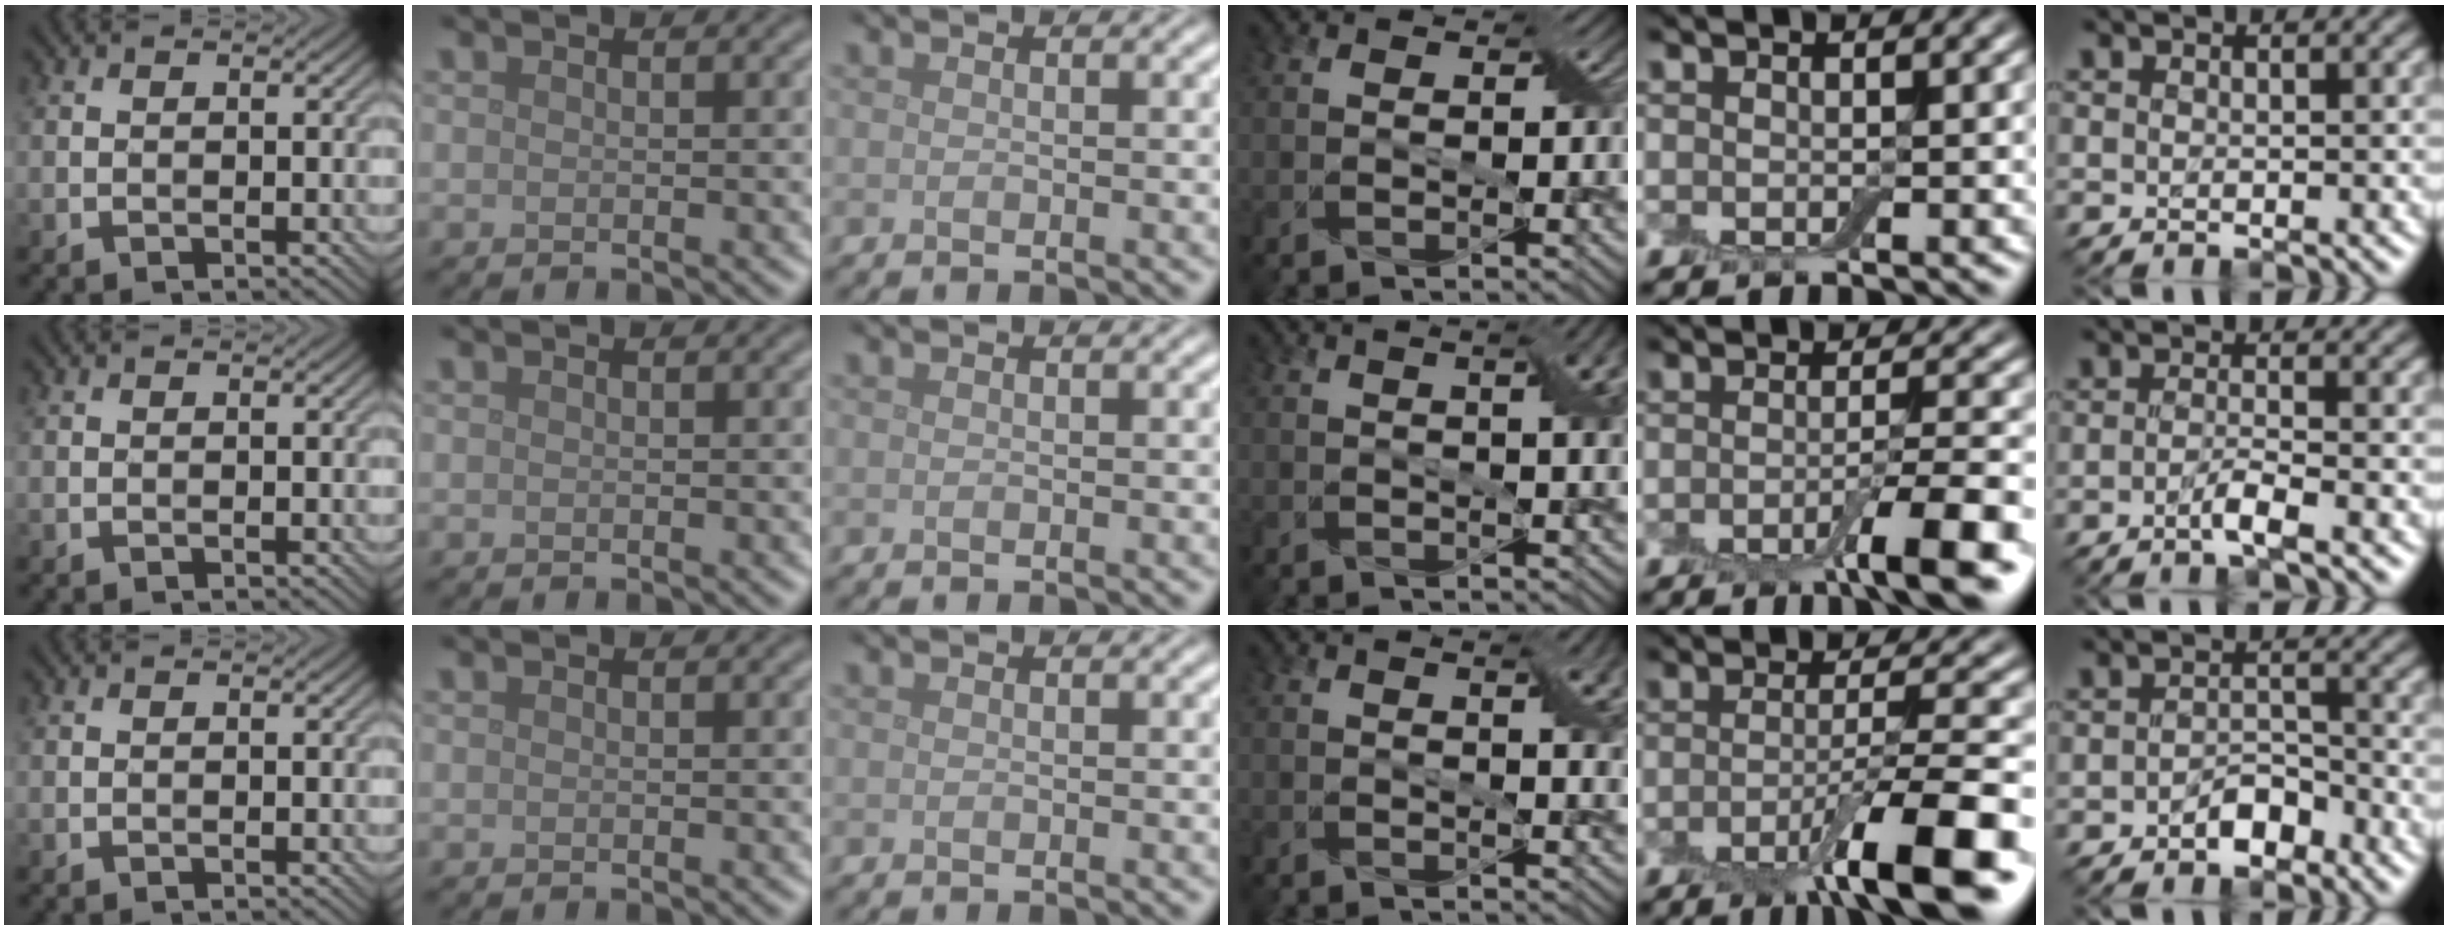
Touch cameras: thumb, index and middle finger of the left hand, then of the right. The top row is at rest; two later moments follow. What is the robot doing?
{"motion": "wrap", "object": "cling film"}